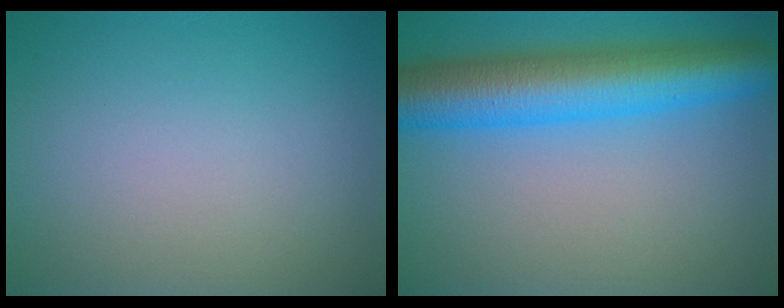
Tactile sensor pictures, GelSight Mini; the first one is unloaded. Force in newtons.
{"total": 9.1, "press": 9.1, "slide": 0.2}